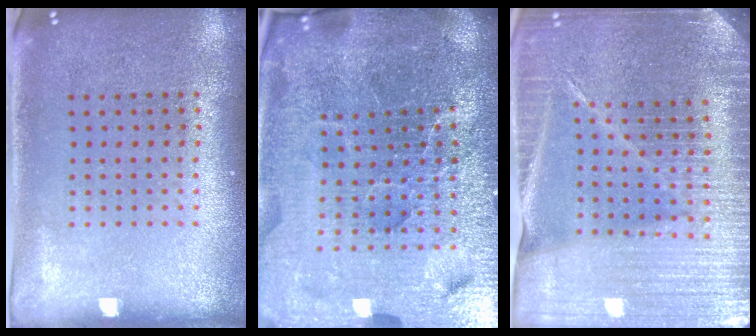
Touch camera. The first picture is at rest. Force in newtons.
{"total": 6.9, "press": 6.1, "slide": 3.4}
{"total": 4.9, "press": 4.5, "slide": 2.1}